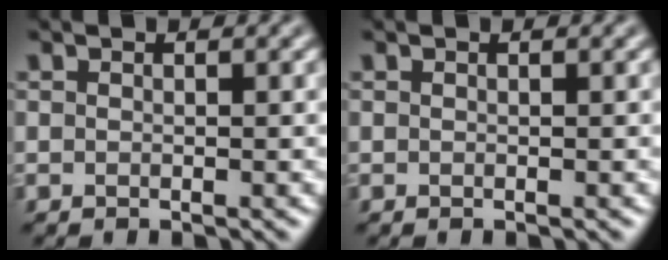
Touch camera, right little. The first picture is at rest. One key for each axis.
{"total": 0.0}